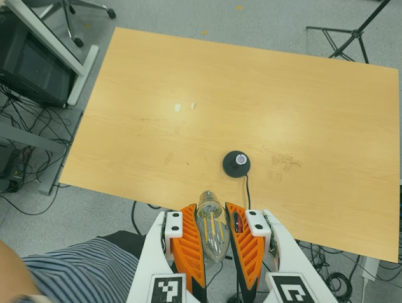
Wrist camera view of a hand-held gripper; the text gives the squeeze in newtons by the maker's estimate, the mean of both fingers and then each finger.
{"total": 24.1, "left": 27.2, "right": 21.1}